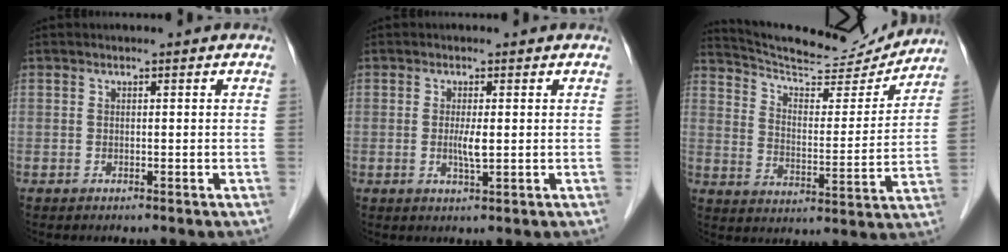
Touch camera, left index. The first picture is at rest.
{"total": 2.3, "force": [-0.4, 0.2, 2.2], "torque": [-0.048, -0.010, -0.007]}
{"total": 17.6, "force": [16.8, 2.4, 4.7], "torque": [-0.080, -0.022, 0.244]}